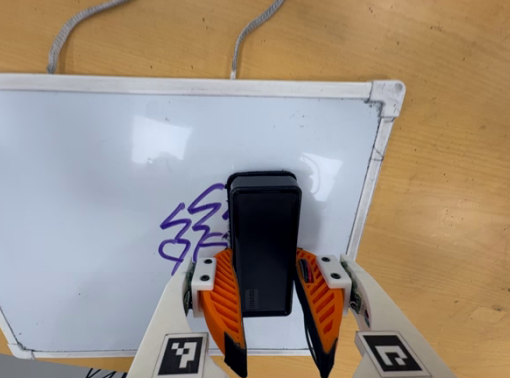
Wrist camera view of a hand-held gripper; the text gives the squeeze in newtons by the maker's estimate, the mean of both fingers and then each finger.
{"total": 13.8, "left": 14.0, "right": 13.5}